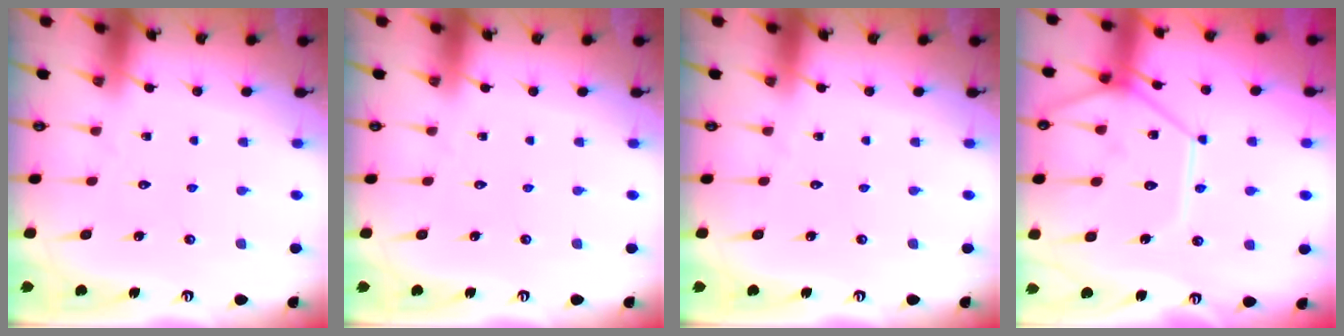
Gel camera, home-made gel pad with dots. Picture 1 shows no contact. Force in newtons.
{"total": 0.0}
{"total": 0.0}
{"total": 14.1, "press": 14.0, "slide": 1.5}